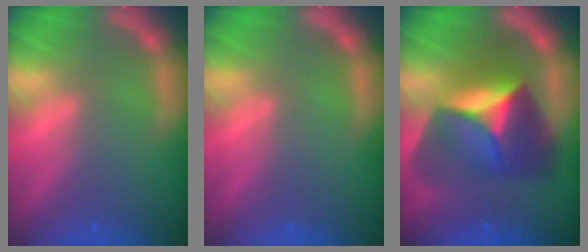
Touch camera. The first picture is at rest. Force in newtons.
{"total": 0.0}
{"total": 10.0}